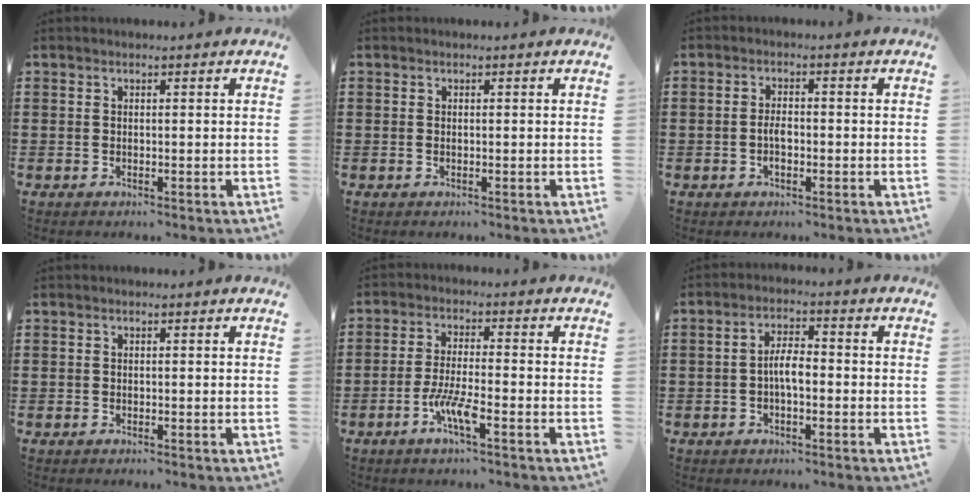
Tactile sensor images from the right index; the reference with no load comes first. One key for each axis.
{"total": 0.0}
{"total": 2.7, "fx": -0.8, "fy": 1.0, "fz": 2.3, "tx": -0.053, "ty": -0.003, "tz": -0.015}
{"total": 0.0}
{"total": 5.6, "fx": -2.9, "fy": 0.5, "fz": 4.8, "tx": -0.112, "ty": -0.014, "tz": -0.060}
{"total": 3.9, "fx": -0.9, "fy": 1.4, "fz": 3.5, "tx": -0.071, "ty": 0.004, "tz": -0.020}